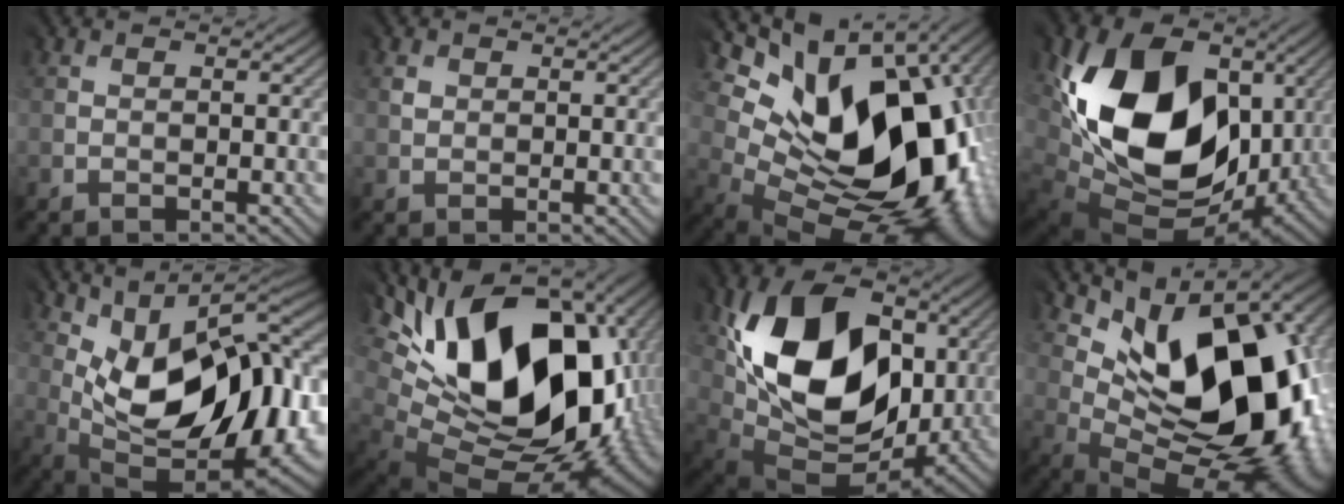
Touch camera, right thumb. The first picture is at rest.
{"total": 1.6, "force": [1.0, 1.2, -0.3], "torque": [0.010, -0.001, 0.018]}
{"total": 17.2, "force": [4.9, 11.1, 12.3], "torque": [-0.174, -0.007, 0.111]}
{"total": 17.4, "force": [3.3, 12.9, 11.1], "torque": [-0.263, -0.021, 0.081]}
{"total": 14.9, "force": [2.1, 7.0, 12.9], "torque": [-0.216, 0.008, 0.044]}
{"total": 18.7, "force": [4.2, 11.9, 13.9], "torque": [-0.238, -0.008, 0.092]}
{"total": 16.2, "force": [4.3, 11.4, 10.6], "torque": [-0.209, -0.002, 0.094]}
{"total": 15.7, "force": [5.0, 8.4, 12.3], "torque": [-0.144, 0.006, 0.088]}